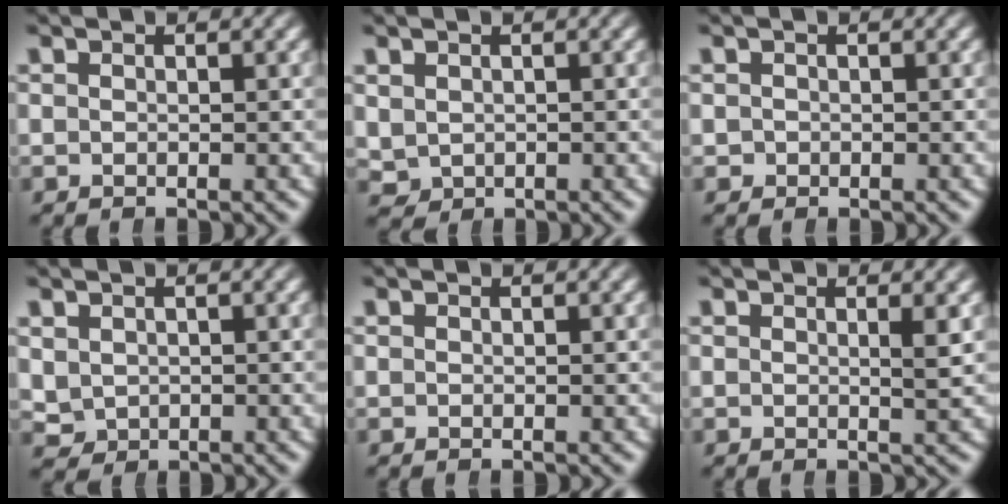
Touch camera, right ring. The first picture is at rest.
{"total": 1.9, "force": [0.2, 1.8, 0.5], "torque": [-0.029, -0.021, 0.021]}
{"total": 0.6, "force": [-0.2, 0.5, -0.3], "torque": [0.005, -0.002, -0.002]}
{"total": 2.6, "force": [0.4, 2.4, 0.8], "torque": [-0.041, -0.020, 0.022]}
{"total": 0.0}
{"total": 1.0, "force": [0.6, -0.2, 0.8], "torque": [-0.019, -0.008, 0.009]}